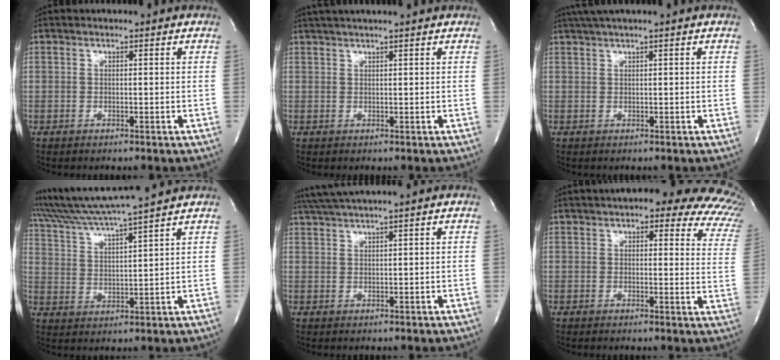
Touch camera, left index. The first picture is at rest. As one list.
[{"total": 6.7, "force": [5.7, -0.2, 3.5], "torque": [-0.059, 0.029, 0.080]}, {"total": 2.7, "force": [1.9, -0.7, 1.7], "torque": [-0.037, 0.016, 0.041]}, {"total": 12.0, "force": [10.5, -2.0, 5.4], "torque": [-0.107, 0.009, 0.183]}, {"total": 4.2, "force": [3.3, -1.4, 2.0], "torque": [-0.045, 0.012, 0.070]}, {"total": 18.7, "force": [13.7, 5.8, 11.3], "torque": [-0.124, 0.011, 0.134]}]